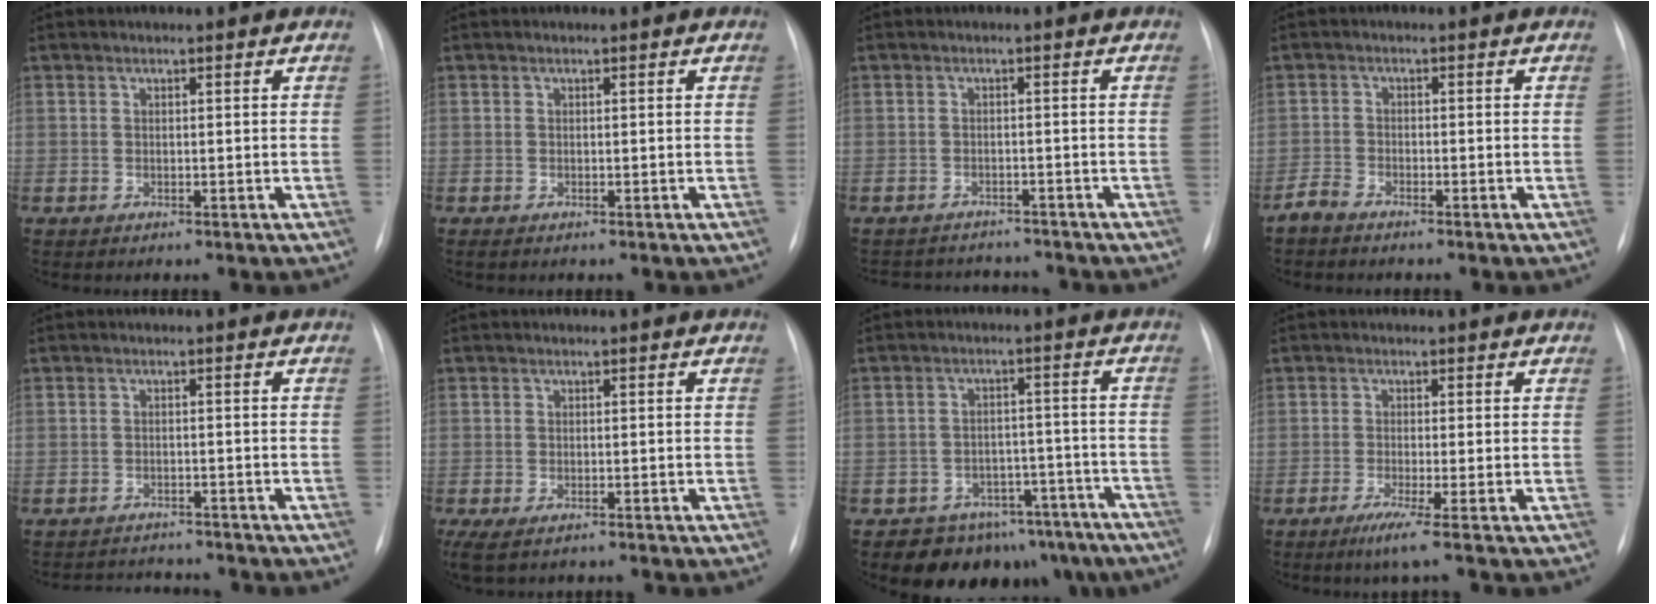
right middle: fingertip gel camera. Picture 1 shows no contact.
{"total": 0.0}
{"total": 7.1, "force": [-6.9, 1.5, 0.7], "torque": [-0.008, 0.013, -0.088]}
{"total": 2.1, "force": [-2.0, 0.3, 0.7], "torque": [-0.020, -0.004, -0.041]}
{"total": 4.6, "force": [-4.6, 0.5, 0.1], "torque": [-0.001, 0.000, -0.068]}
{"total": 4.1, "force": [-2.8, 1.4, 2.6], "torque": [-0.049, -0.014, -0.046]}
{"total": 12.6, "force": [-9.7, 7.5, 2.8], "torque": [-0.008, 0.043, -0.117]}
{"total": 3.2, "force": [-1.9, -1.0, 2.4], "torque": [-0.047, -0.012, -0.042]}